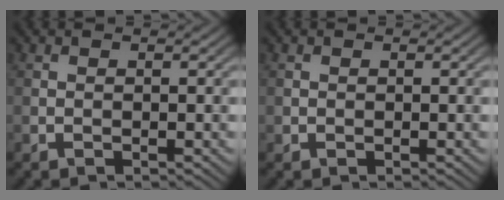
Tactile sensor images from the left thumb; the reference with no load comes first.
{"total": 0.5, "force": [0.1, 0.5, 0.1], "torque": [0.002, -0.003, 0.001]}